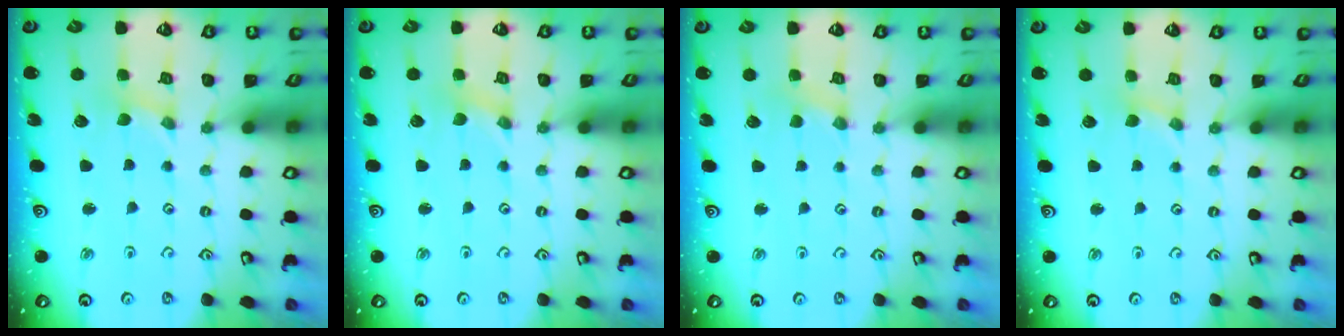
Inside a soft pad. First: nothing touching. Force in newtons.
{"total": 0.0}
{"total": 2.2, "press": 2.2, "slide": 0.4}
{"total": 1.0, "press": 1.0, "slide": 0.2}